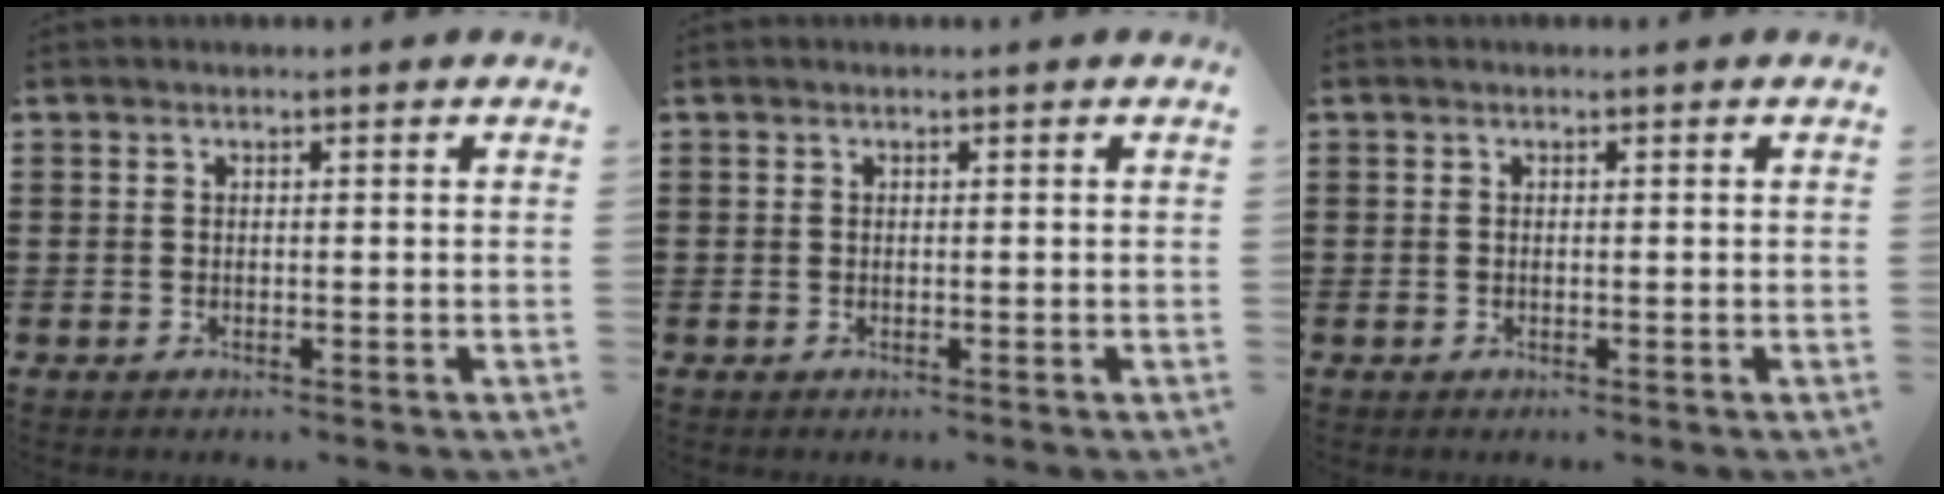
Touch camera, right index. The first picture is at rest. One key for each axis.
{"total": 0.0}
{"total": 0.0}